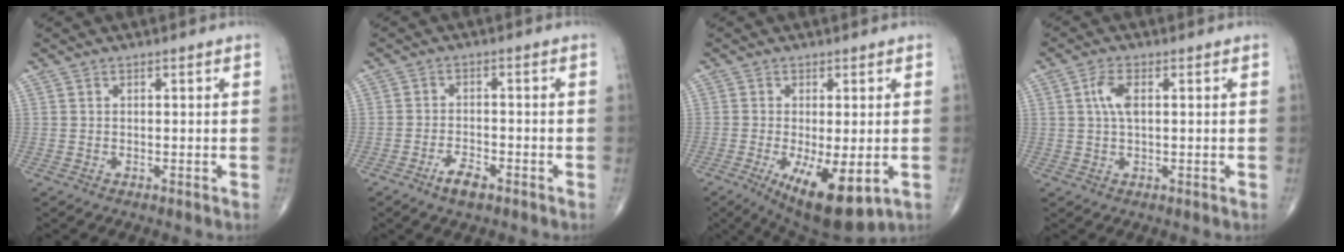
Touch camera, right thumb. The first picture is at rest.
{"total": 3.9, "force": [-2.6, 1.5, 2.6], "torque": [-0.046, 0.013, -0.044]}
{"total": 12.3, "force": [-4.0, 4.3, 10.8], "torque": [-0.169, -0.023, -0.049]}
{"total": 4.1, "force": [0.9, 1.8, 3.6], "torque": [-0.080, 0.006, 0.016]}